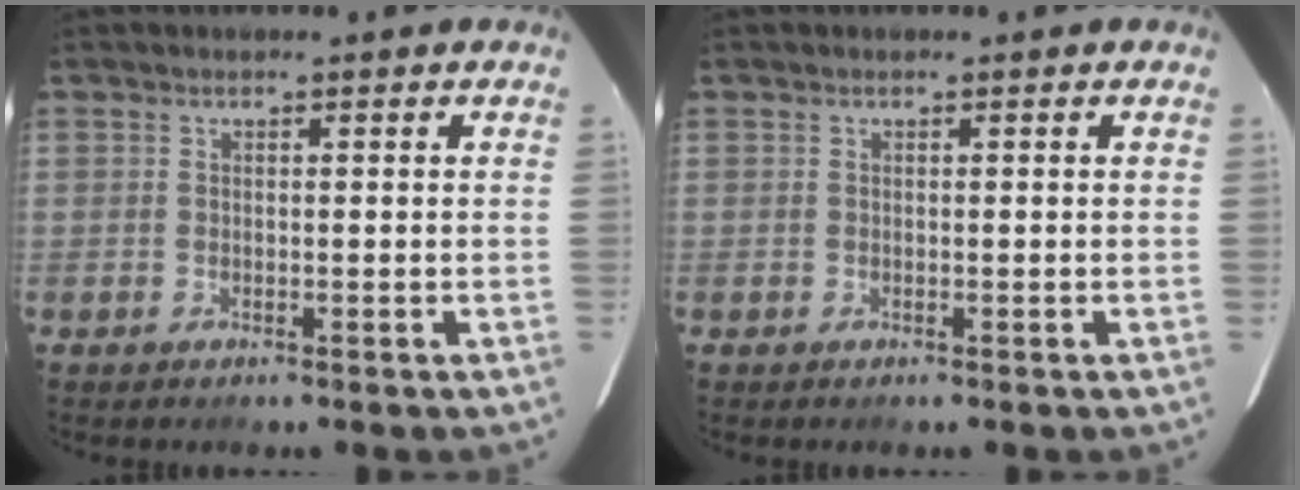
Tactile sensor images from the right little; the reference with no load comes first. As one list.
[{"total": 0.0}]